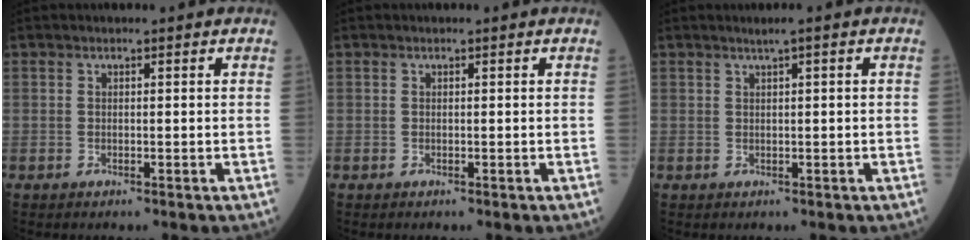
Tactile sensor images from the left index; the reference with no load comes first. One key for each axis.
{"total": 0.0}
{"total": 1.1, "fx": 0.6, "fy": -0.3, "fz": 0.9, "tx": -0.019, "ty": 0.000, "tz": 0.016}